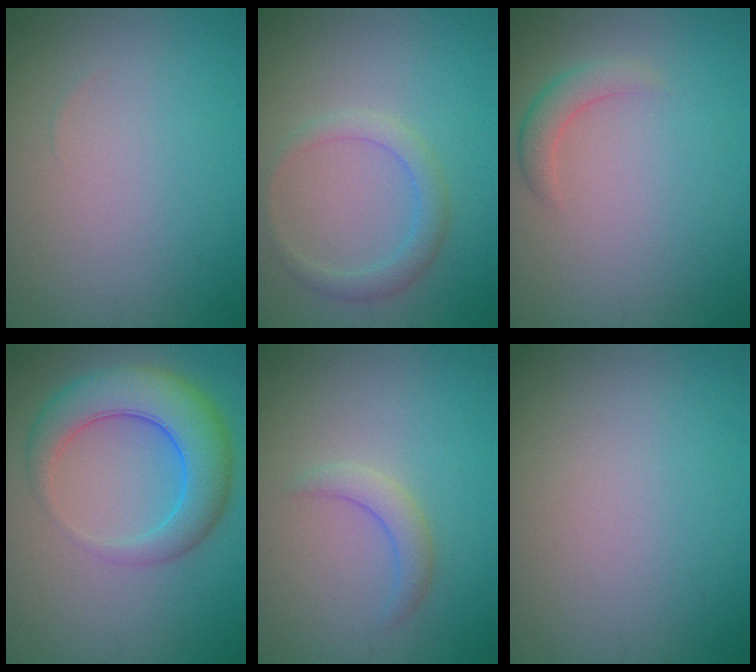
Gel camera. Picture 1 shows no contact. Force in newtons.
{"total": 2.2, "press": 2.2, "slide": 0.1}
{"total": 2.0, "press": 2.0, "slide": 0.1}
{"total": 6.9, "press": 6.9, "slide": 0.3}
{"total": 1.9, "press": 1.9, "slide": 0.1}
{"total": 0.0}